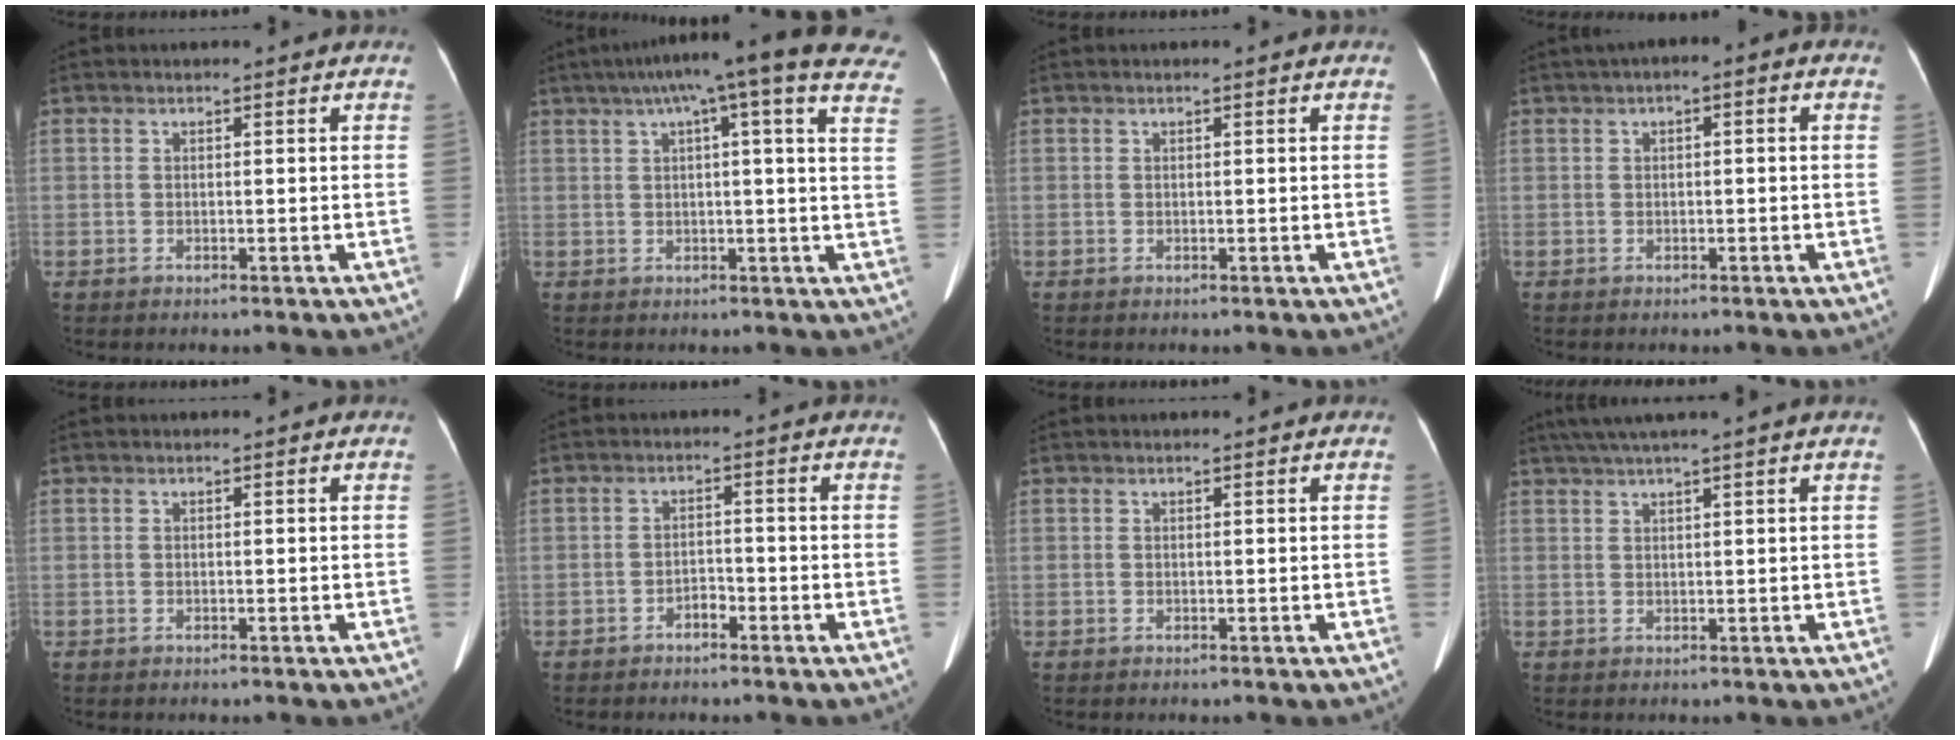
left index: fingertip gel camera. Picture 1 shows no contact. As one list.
[{"total": 22.5, "force": [16.9, 2.0, 14.7], "torque": [-0.204, 0.029, 0.195]}, {"total": 0.0}, {"total": 1.8, "force": [0.2, 0.7, 1.6], "torque": [-0.021, 0.011, -0.003]}, {"total": 0.0}, {"total": 2.0, "force": [-1.5, 0.9, 0.9], "torque": [-0.014, 0.002, -0.025]}, {"total": 0.6, "force": [0.5, 0.1, 0.2], "torque": [-0.007, 0.005, 0.005]}, {"total": 5.8, "force": [4.5, -1.5, 3.3], "torque": [-0.050, 0.029, 0.077]}]